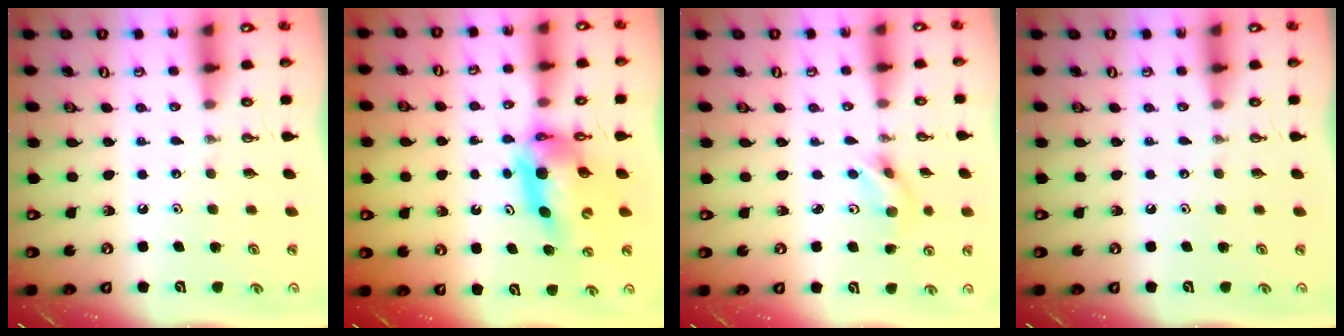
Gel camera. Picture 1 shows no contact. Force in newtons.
{"total": 10.3, "press": 10.2, "slide": 1.2}
{"total": 4.4, "press": 3.8, "slide": 2.2}
{"total": 0.0}